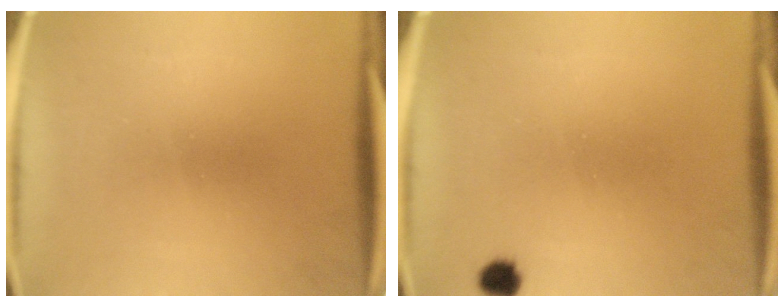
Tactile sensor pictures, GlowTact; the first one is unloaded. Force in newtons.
{"total": 2.3}